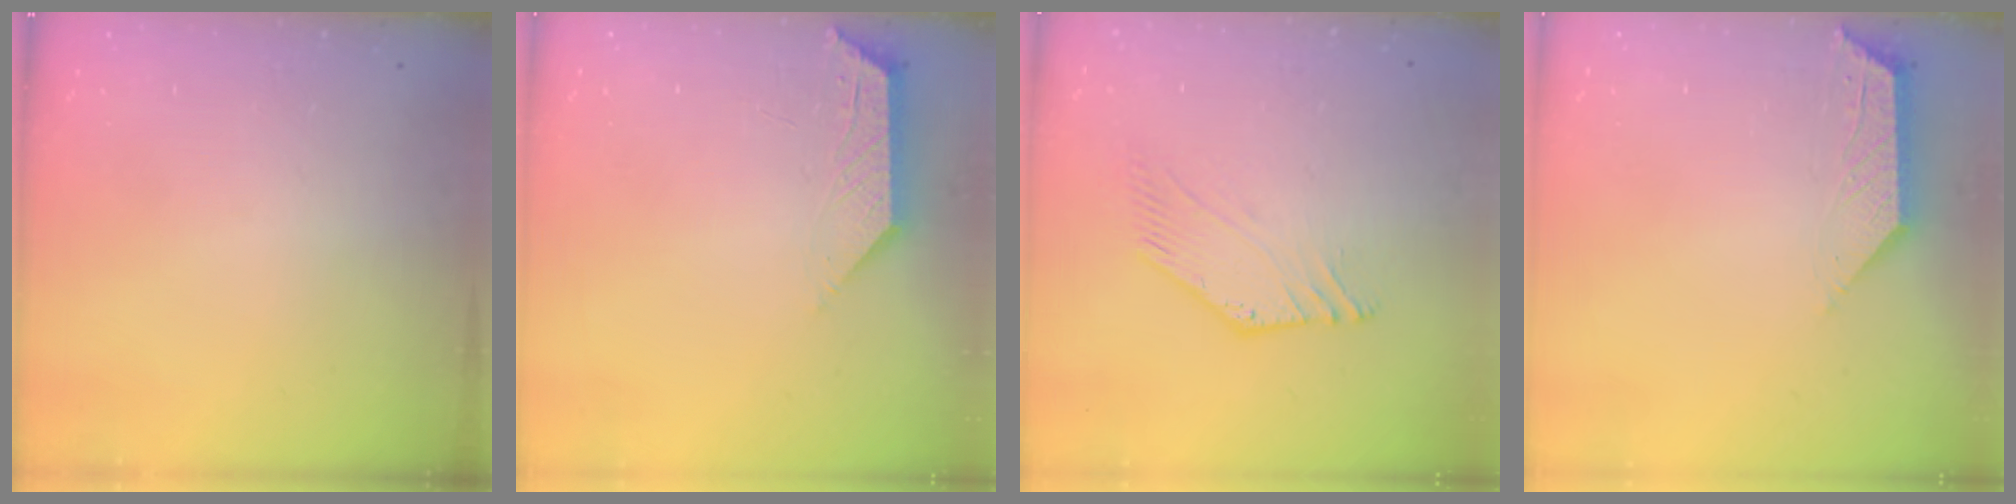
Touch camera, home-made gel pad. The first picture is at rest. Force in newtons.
{"total": 2.0, "press": 1.9, "slide": 0.4}
{"total": 0.0}
{"total": 3.0, "press": 2.9, "slide": 0.5}